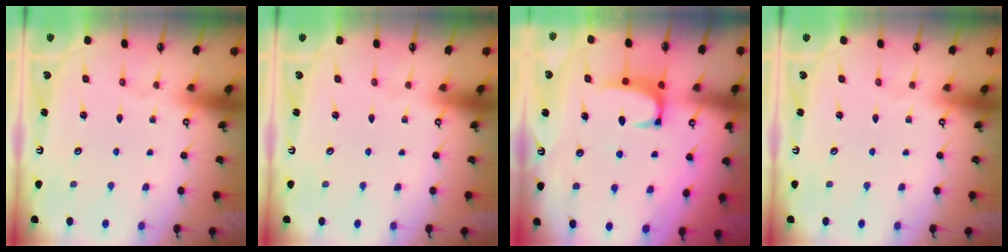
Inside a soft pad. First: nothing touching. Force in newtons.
{"total": 0.0}
{"total": 1.6, "press": 1.6, "slide": 0.4}
{"total": 0.0}